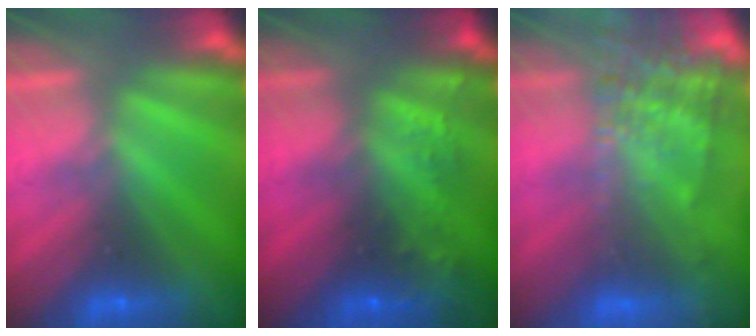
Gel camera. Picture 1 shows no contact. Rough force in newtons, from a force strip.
{"total": 5.9}
{"total": 6.1}